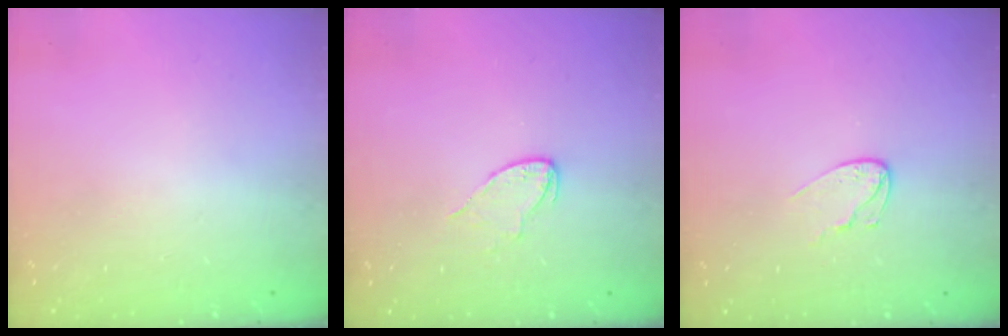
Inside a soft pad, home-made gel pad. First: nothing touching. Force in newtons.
{"total": 4.9, "press": 4.9, "slide": 0.4}
{"total": 6.3, "press": 6.2, "slide": 0.6}